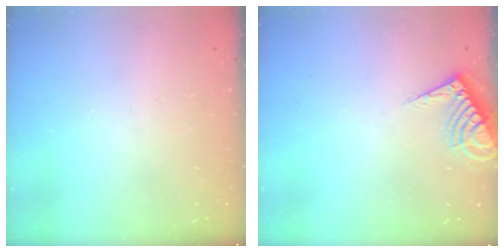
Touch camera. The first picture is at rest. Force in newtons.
{"total": 8.7, "press": 8.7, "slide": 0.4}